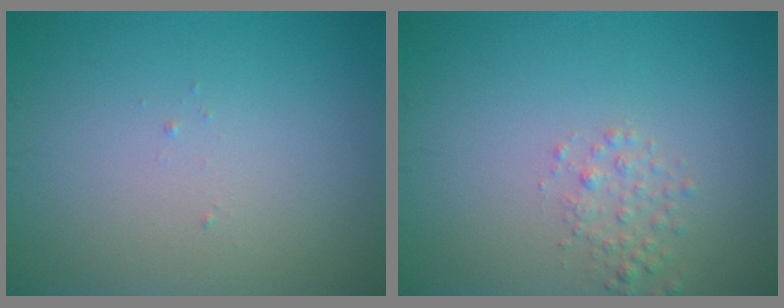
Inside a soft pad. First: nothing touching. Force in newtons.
{"total": 1.5, "press": 1.5, "slide": 0.1}